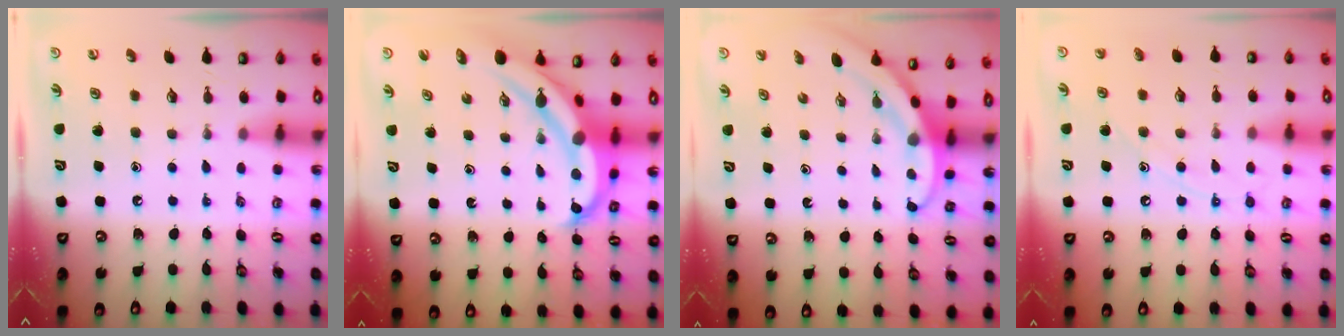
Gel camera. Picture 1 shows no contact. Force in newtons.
{"total": 7.3, "press": 7.3, "slide": 0.9}
{"total": 3.0, "press": 3.0, "slide": 0.1}
{"total": 8.5, "press": 8.5, "slide": 0.7}